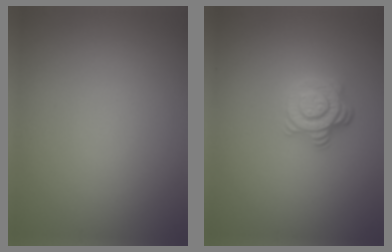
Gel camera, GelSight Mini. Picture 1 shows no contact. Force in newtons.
{"total": 4.0, "press": 2.8, "slide": 2.9}